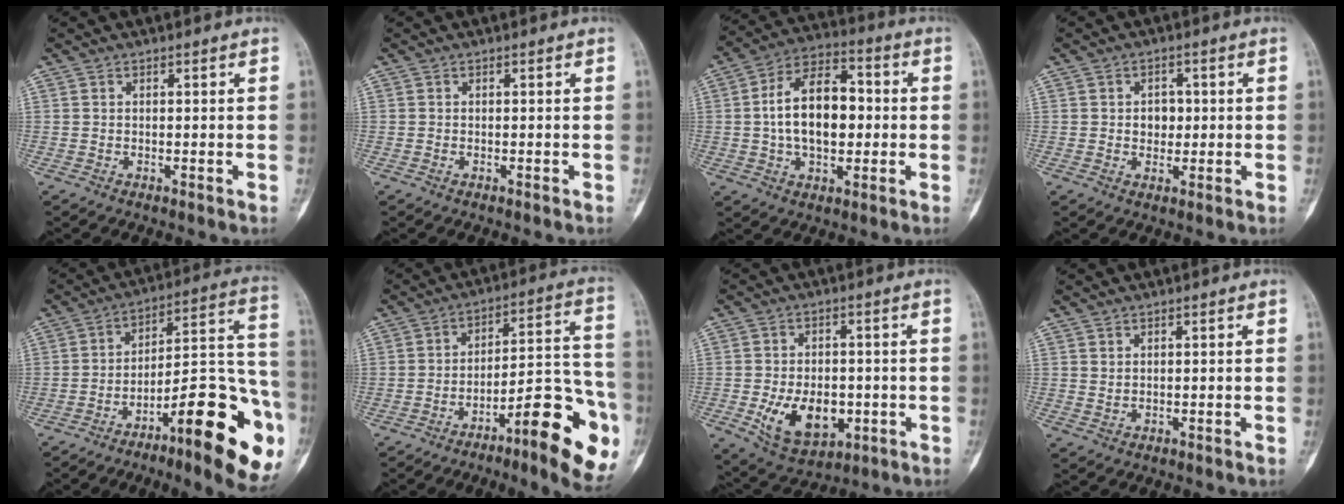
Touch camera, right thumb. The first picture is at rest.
{"total": 0.0}
{"total": 15.1, "force": [0.1, 9.0, 12.1], "torque": [-0.183, 0.028, -0.004]}
{"total": 3.6, "force": [0.1, 2.8, 2.2], "torque": [-0.009, 0.004, 0.001]}
{"total": 23.6, "force": [-10.9, 5.8, 20.1], "torque": [-0.228, 0.077, -0.158]}
{"total": 17.1, "force": [-8.0, 4.2, 14.6], "torque": [-0.181, 0.058, -0.112]}
{"total": 11.9, "force": [-2.9, 7.7, 8.6], "torque": [-0.115, 0.000, -0.029]}
{"total": 0.8, "force": [0.5, 0.4, 0.5], "torque": [-0.005, -0.002, 0.011]}